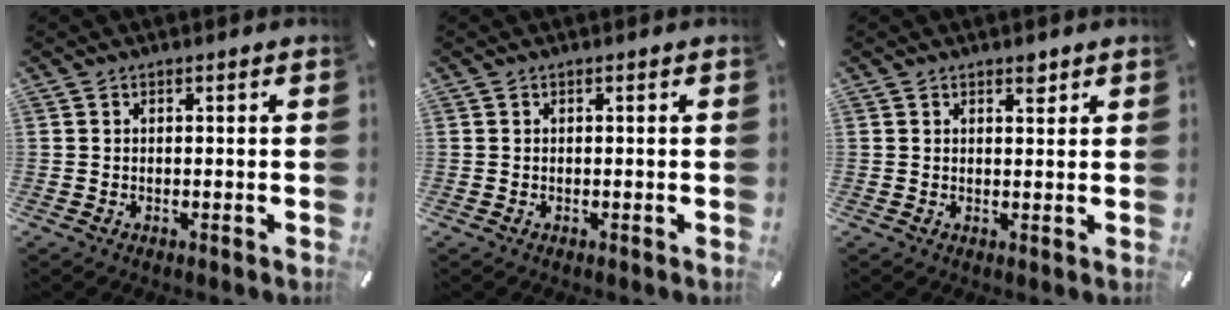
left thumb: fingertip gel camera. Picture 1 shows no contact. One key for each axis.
{"total": 0.0}
{"total": 2.1, "fx": 1.5, "fy": 1.1, "fz": 1.0, "tx": -0.004, "ty": -0.007, "tz": 0.024}